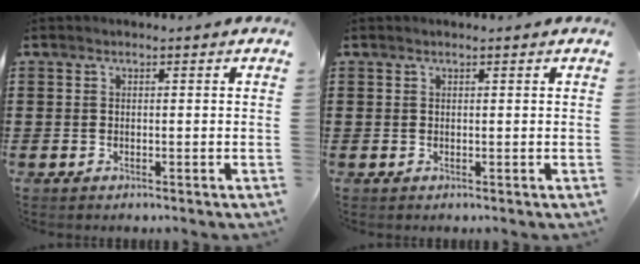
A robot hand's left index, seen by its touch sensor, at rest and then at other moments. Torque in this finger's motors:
{"motor_torque": [-0.49, 0.06, -0.23, -0.01]}